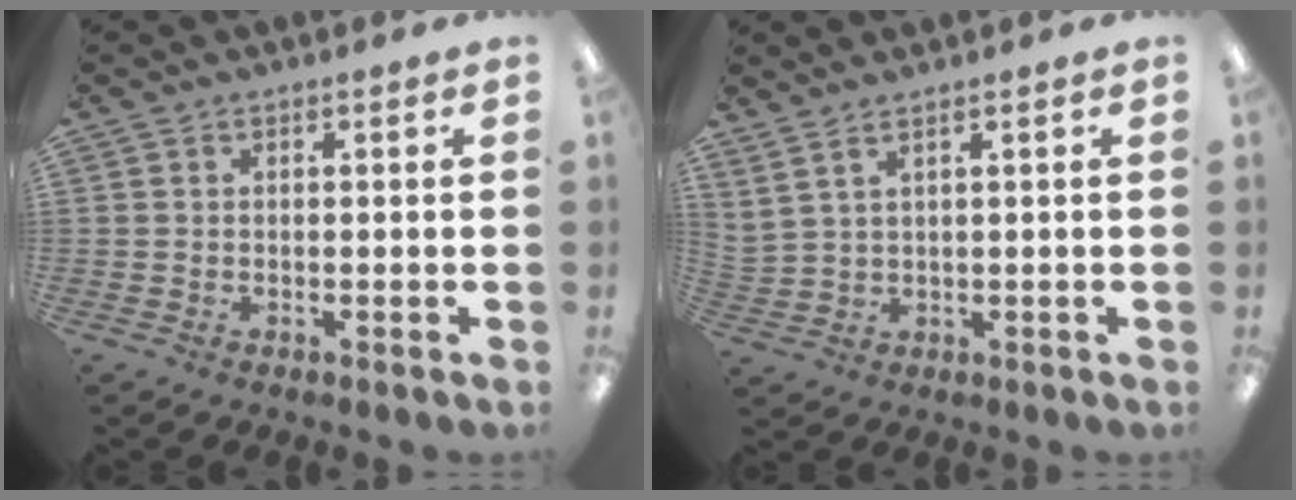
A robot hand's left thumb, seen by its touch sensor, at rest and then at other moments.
{"total": 2.5, "force": [2.1, 0.5, 1.3], "torque": [-0.030, -0.012, 0.039]}